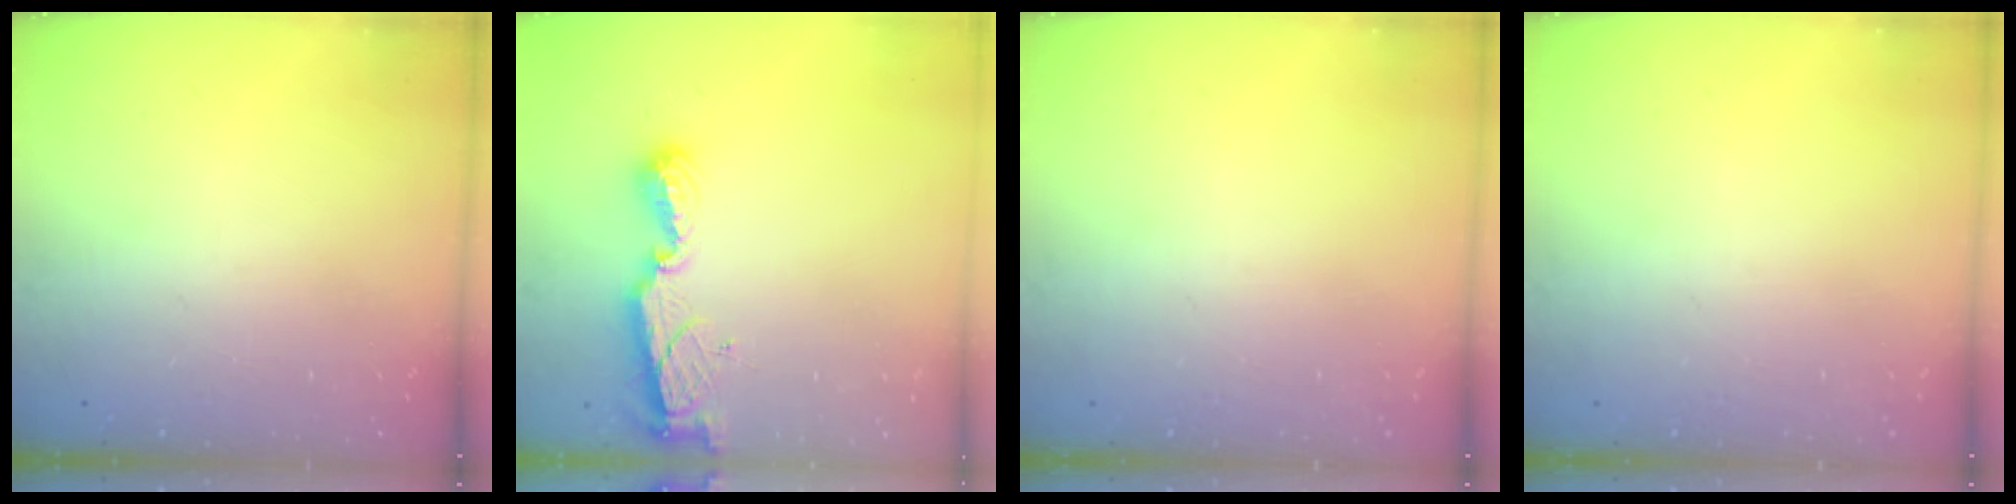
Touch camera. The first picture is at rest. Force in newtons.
{"total": 8.4, "press": 8.4, "slide": 0.8}
{"total": 0.0}
{"total": 0.0}